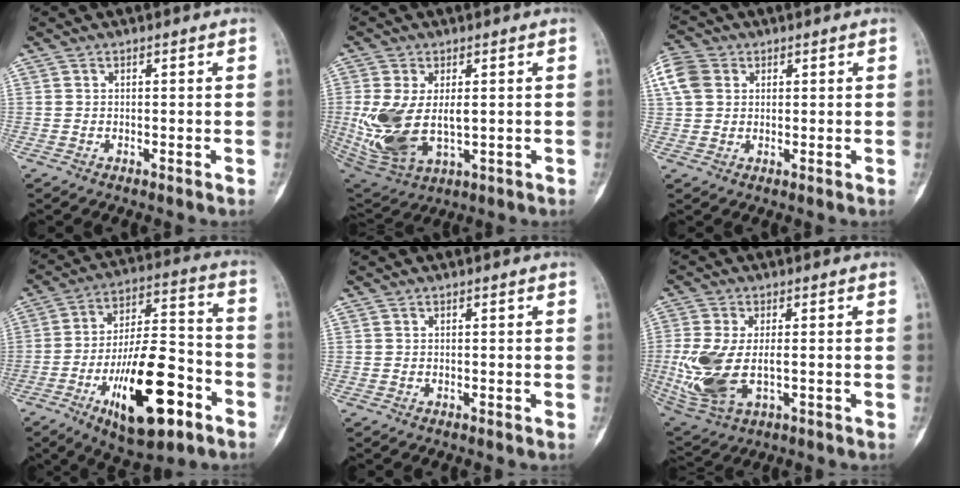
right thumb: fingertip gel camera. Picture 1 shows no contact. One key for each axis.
{"total": 14.5, "fx": -0.4, "fy": 8.4, "fz": 11.8, "tx": -0.250, "ty": -0.016, "tz": 0.015}
{"total": 7.1, "fx": 2.2, "fy": 5.5, "fz": 3.8, "tx": -0.085, "ty": 0.012, "tz": 0.039}
{"total": 21.3, "fx": -9.2, "fy": 8.2, "fz": 17.4, "tx": -0.284, "ty": 0.052, "tz": -0.142}
{"total": 0.0}
{"total": 12.9, "fx": -1.7, "fy": 7.1, "fz": 10.7, "tx": -0.245, "ty": -0.012, "tz": -0.017}